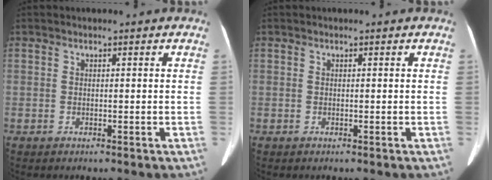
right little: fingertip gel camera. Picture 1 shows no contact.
{"total": 0.0}